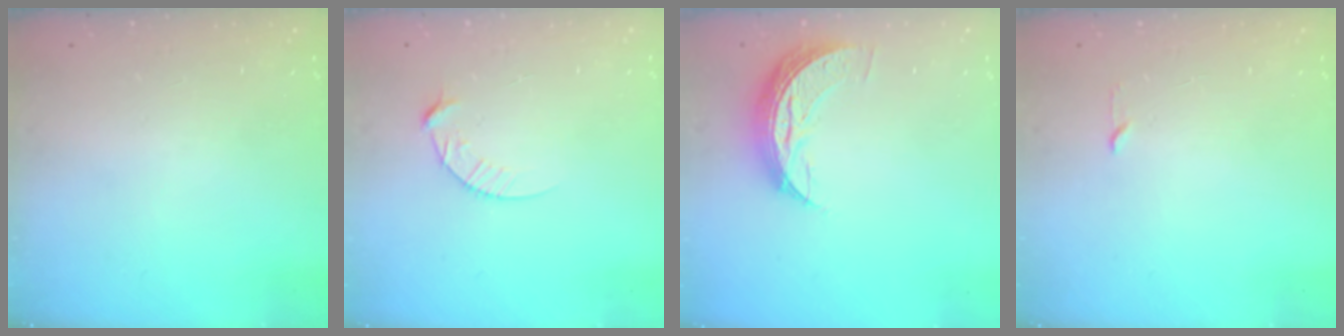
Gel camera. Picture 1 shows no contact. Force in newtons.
{"total": 6.6, "press": 6.6, "slide": 0.7}
{"total": 7.6, "press": 7.6, "slide": 0.7}
{"total": 2.3, "press": 2.2, "slide": 0.3}